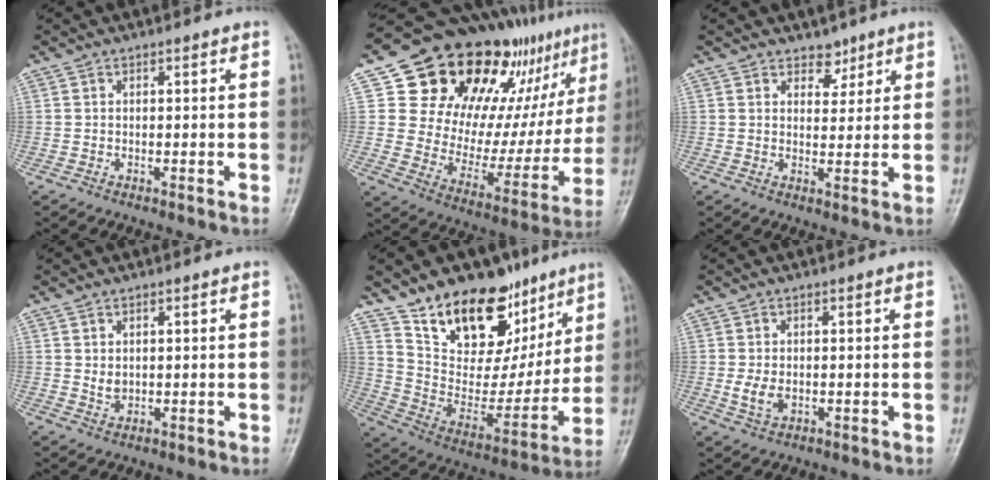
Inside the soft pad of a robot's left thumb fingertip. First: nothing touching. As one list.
[{"total": 28.7, "force": [15.6, 15.6, 18.4], "torque": [-0.214, -0.024, 0.246]}, {"total": 3.2, "force": [2.4, 1.9, 0.9], "torque": [0.008, -0.016, 0.037]}, {"total": 2.6, "force": [0.6, 1.6, 1.9], "torque": [-0.026, -0.005, 0.016]}, {"total": 23.8, "force": [15.1, 13.2, 12.8], "torque": [-0.144, -0.065, 0.257]}, {"total": 3.9, "force": [-0.4, 2.5, 3.0], "torque": [-0.057, -0.003, -0.002]}]